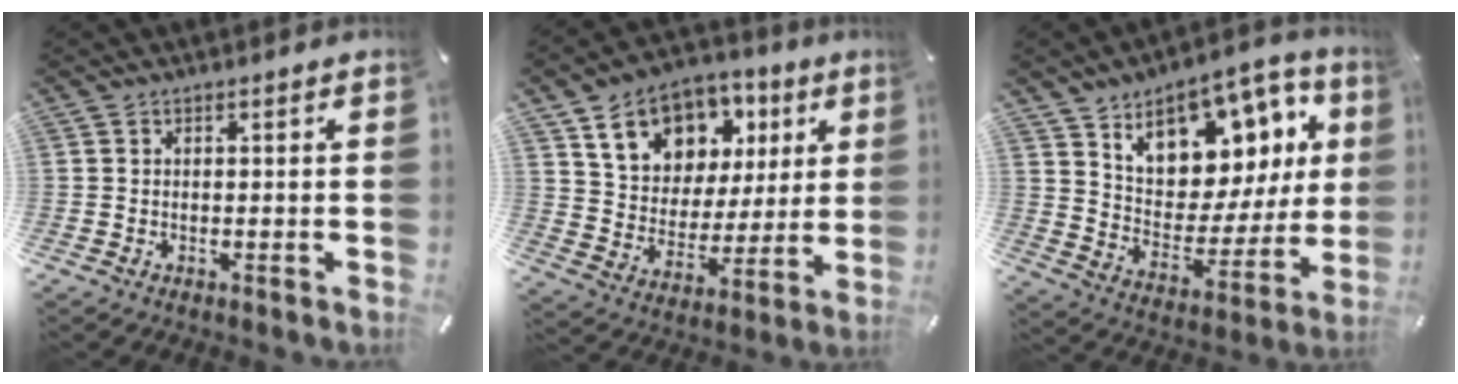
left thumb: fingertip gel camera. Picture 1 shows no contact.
{"total": 14.2, "force": [7.4, 11.1, 5.0], "torque": [-0.091, -0.034, 0.140]}
{"total": 14.0, "force": [8.8, 8.7, 6.6], "torque": [-0.094, -0.071, 0.150]}